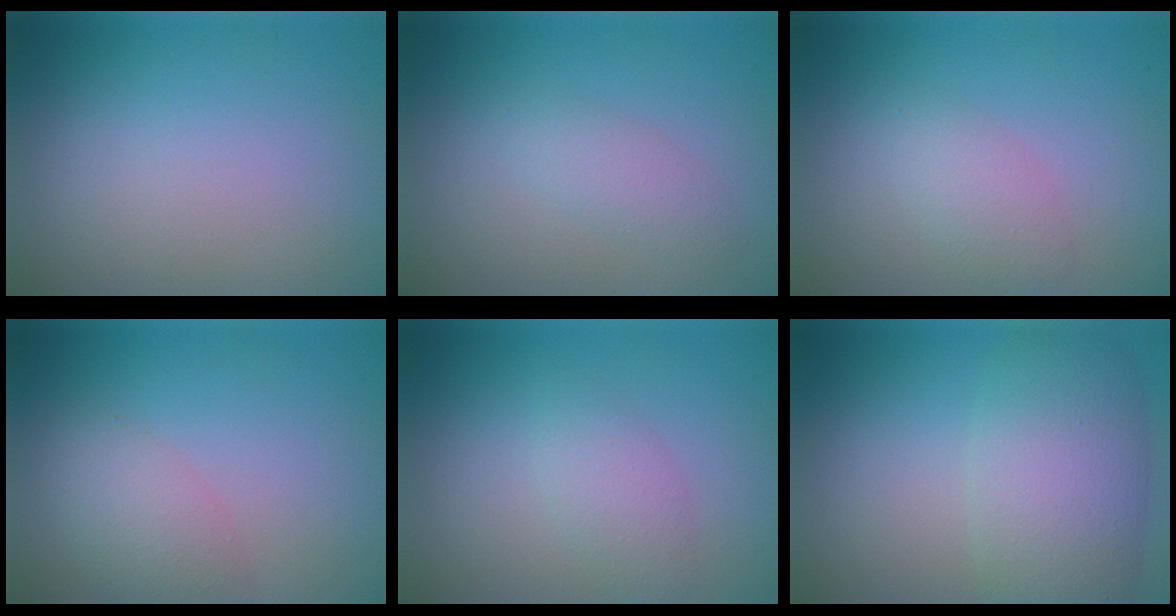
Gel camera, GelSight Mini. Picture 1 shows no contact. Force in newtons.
{"total": 1.7, "press": 1.7, "slide": 0.1}
{"total": 2.1, "press": 2.1, "slide": 0.0}
{"total": 3.0, "press": 3.0, "slide": 0.1}
{"total": 2.0, "press": 2.0, "slide": 0.1}
{"total": 6.9, "press": 6.9, "slide": 0.1}